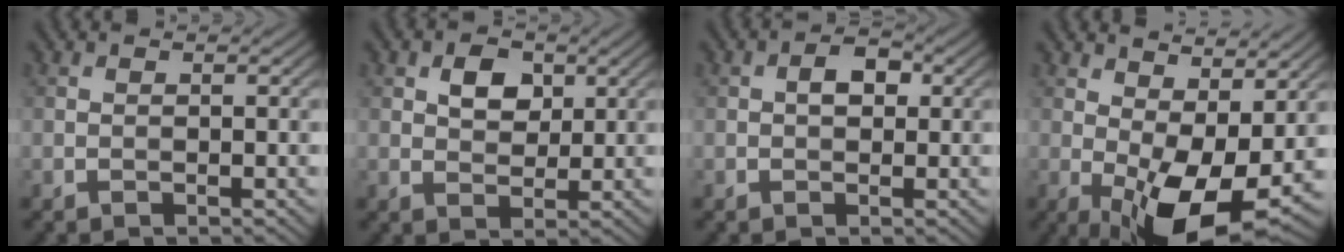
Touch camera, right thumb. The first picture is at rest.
{"total": 4.3, "force": [1.6, 3.0, 2.6], "torque": [-0.048, 0.001, 0.026]}
{"total": 2.8, "force": [0.4, 1.8, 2.1], "torque": [-0.034, 0.003, 0.003]}
{"total": 11.8, "force": [0.5, 5.4, 10.5], "torque": [-0.165, -0.002, 0.019]}